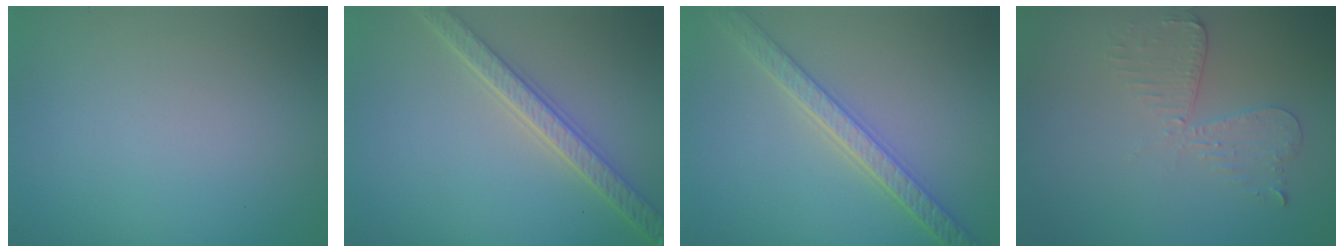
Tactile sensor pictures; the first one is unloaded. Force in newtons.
{"total": 4.1, "press": 3.5, "slide": 2.2}
{"total": 4.1, "press": 3.8, "slide": 1.4}
{"total": 2.9, "press": 2.5, "slide": 1.5}